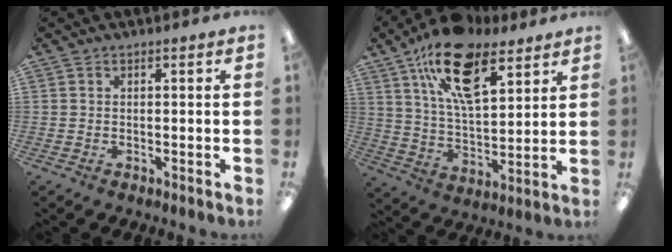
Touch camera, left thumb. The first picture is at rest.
{"total": 19.0, "force": [11.3, 9.0, 12.3], "torque": [-0.207, -0.044, 0.198]}